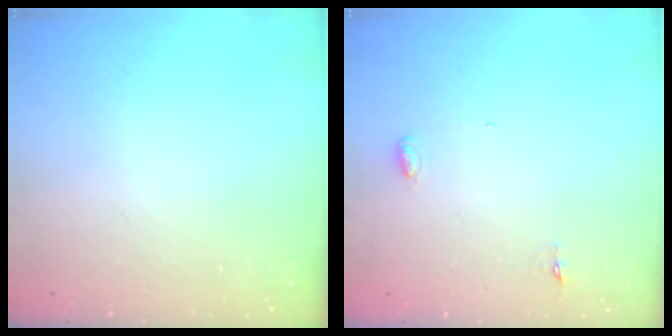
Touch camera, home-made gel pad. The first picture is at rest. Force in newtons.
{"total": 3.0, "press": 2.8, "slide": 0.9}